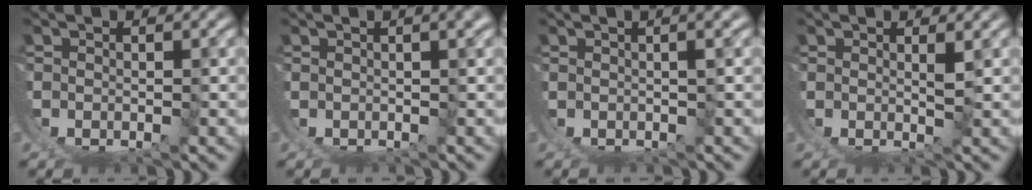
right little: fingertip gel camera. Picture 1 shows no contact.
{"total": 1.1, "force": [0.5, -0.6, 0.7], "torque": [0.000, 0.009, 0.008]}
{"total": 1.7, "force": [0.8, -0.6, 1.4], "torque": [-0.003, 0.012, 0.012]}
{"total": 1.6, "force": [0.8, -1.2, 0.6], "torque": [-0.004, -0.006, 0.017]}